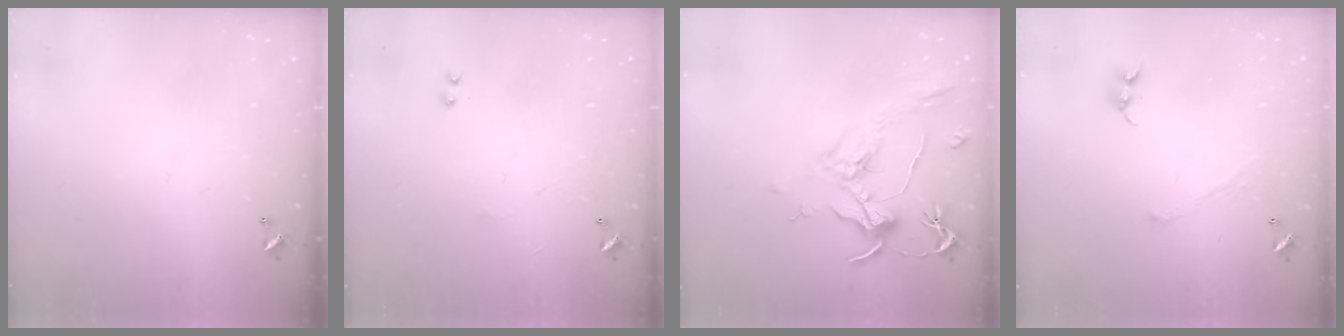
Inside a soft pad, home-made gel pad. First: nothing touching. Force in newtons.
{"total": 0.9, "press": 0.8, "slide": 0.5}
{"total": 2.1, "press": 2.0, "slide": 0.8}
{"total": 0.8, "press": 0.7, "slide": 0.3}